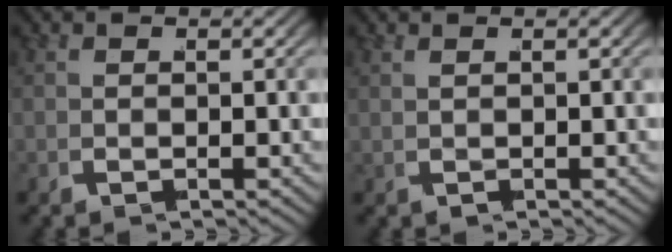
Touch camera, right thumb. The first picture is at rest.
{"total": 0.5, "force": [0.4, -0.1, 0.3], "torque": [-0.001, 0.001, 0.011]}